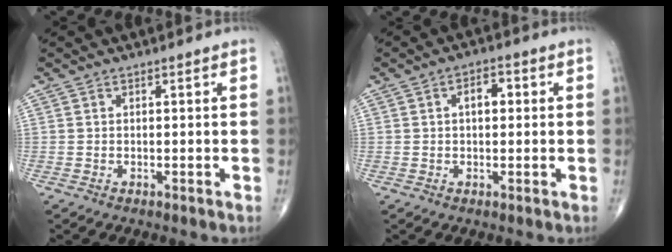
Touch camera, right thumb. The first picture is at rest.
{"total": 3.8, "force": [0.7, 2.1, 3.0], "torque": [-0.038, 0.009, 0.008]}